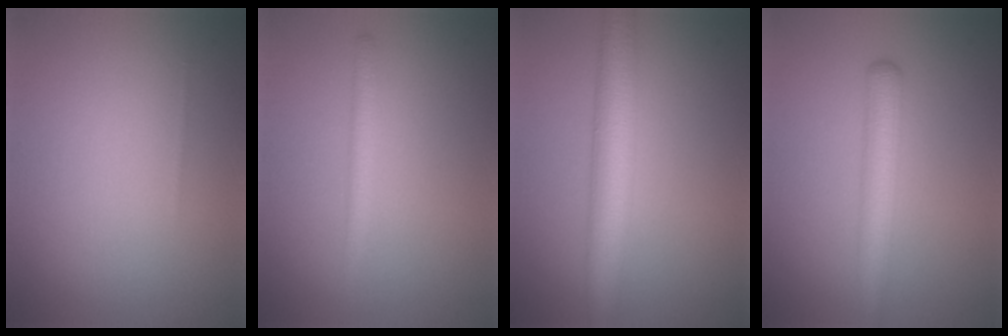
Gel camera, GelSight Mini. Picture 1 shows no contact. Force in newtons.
{"total": 1.8, "press": 1.8, "slide": 0.1}
{"total": 5.9, "press": 5.9, "slide": 0.3}
{"total": 3.9, "press": 3.9, "slide": 0.1}